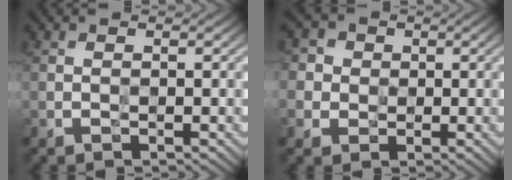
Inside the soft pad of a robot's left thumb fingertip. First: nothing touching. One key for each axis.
{"total": 4.5, "fx": 0.7, "fy": 4.3, "fz": 1.1, "tx": -0.045, "ty": 0.006, "tz": 0.003}